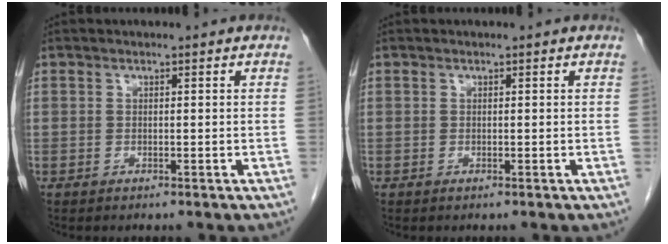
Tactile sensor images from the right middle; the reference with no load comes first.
{"total": 0.0}